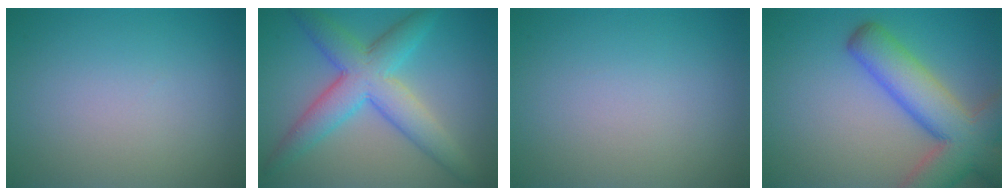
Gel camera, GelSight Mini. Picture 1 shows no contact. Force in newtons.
{"total": 6.8, "press": 6.8, "slide": 0.2}
{"total": 0.0}
{"total": 9.1, "press": 9.1, "slide": 0.6}